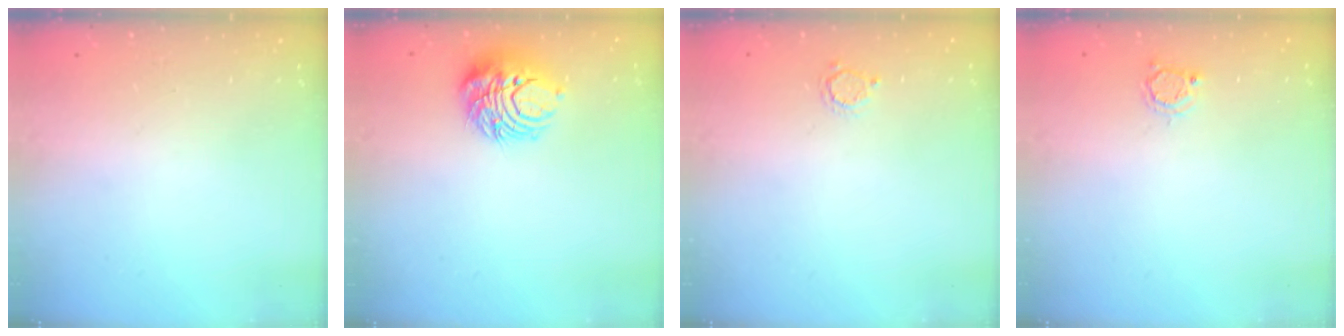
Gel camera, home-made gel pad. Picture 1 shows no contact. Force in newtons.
{"total": 12.1, "press": 12.1, "slide": 0.7}
{"total": 2.6, "press": 2.6, "slide": 0.4}
{"total": 3.0, "press": 3.0, "slide": 0.4}